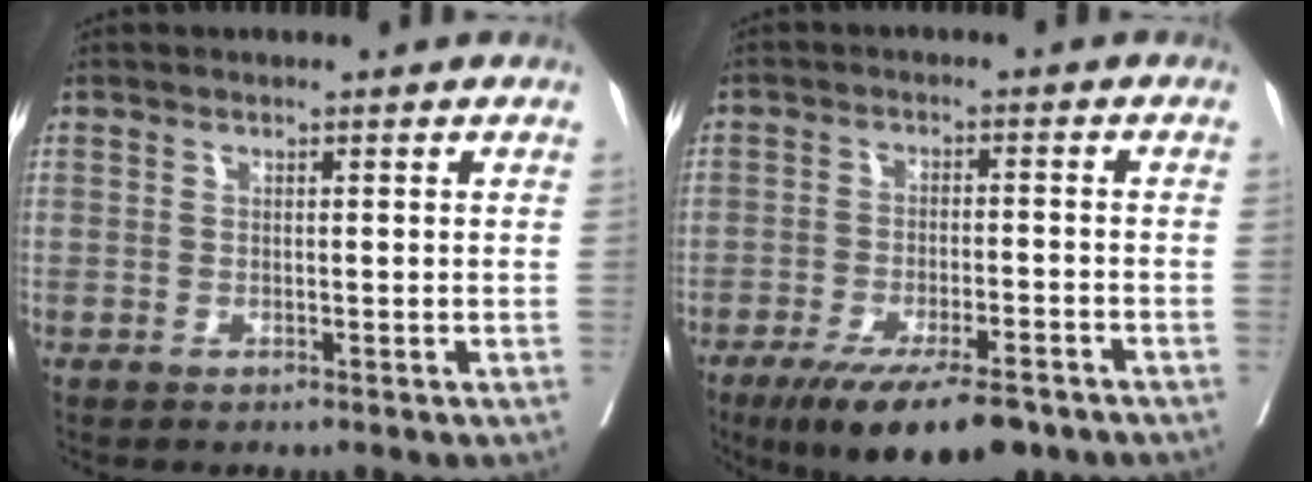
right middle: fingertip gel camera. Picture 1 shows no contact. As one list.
[{"total": 12.8, "force": [-9.3, 3.0, 8.2], "torque": [-0.122, -0.021, -0.147]}]